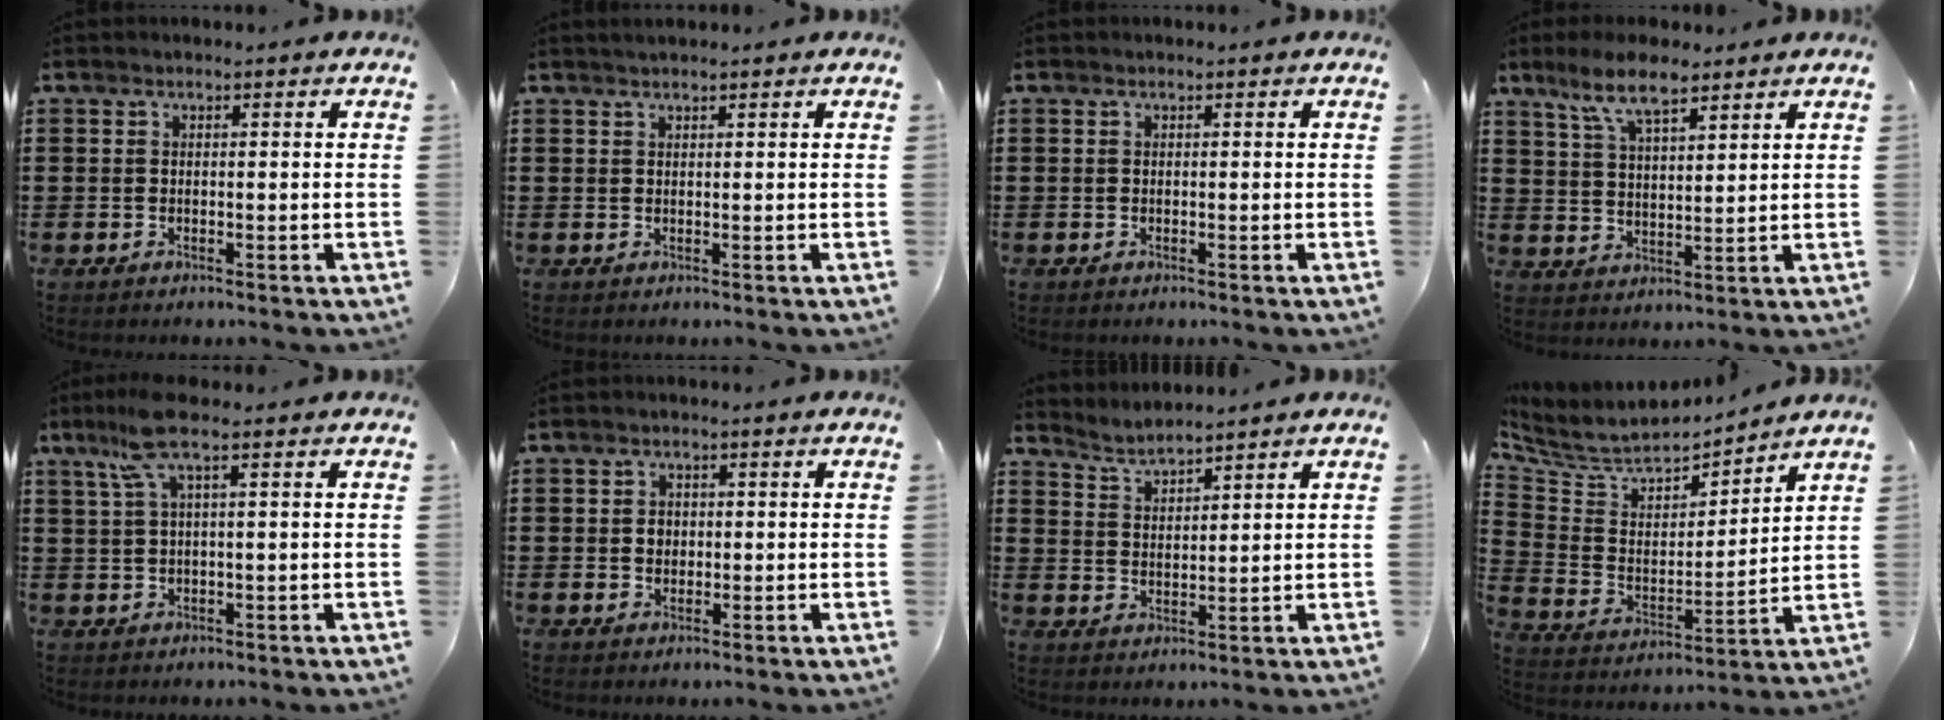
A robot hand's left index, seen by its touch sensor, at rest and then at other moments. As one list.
[{"total": 0.9, "force": [0.8, 0.0, 0.4], "torque": [-0.008, -0.001, 0.015]}, {"total": 0.0}, {"total": 7.3, "force": [5.4, 2.0, 4.5], "torque": [-0.101, -0.002, 0.099]}, {"total": 5.7, "force": [2.8, 0.6, 4.9], "torque": [-0.115, -0.002, 0.046]}, {"total": 1.8, "force": [0.3, 1.5, 1.0], "torque": [-0.022, 0.007, 0.004]}, {"total": 3.0, "force": [3.0, -0.1, 0.3], "torque": [-0.015, -0.013, 0.054]}, {"total": 5.6, "force": [5.2, 1.9, 1.0], "torque": [-0.054, -0.044, 0.085]}]